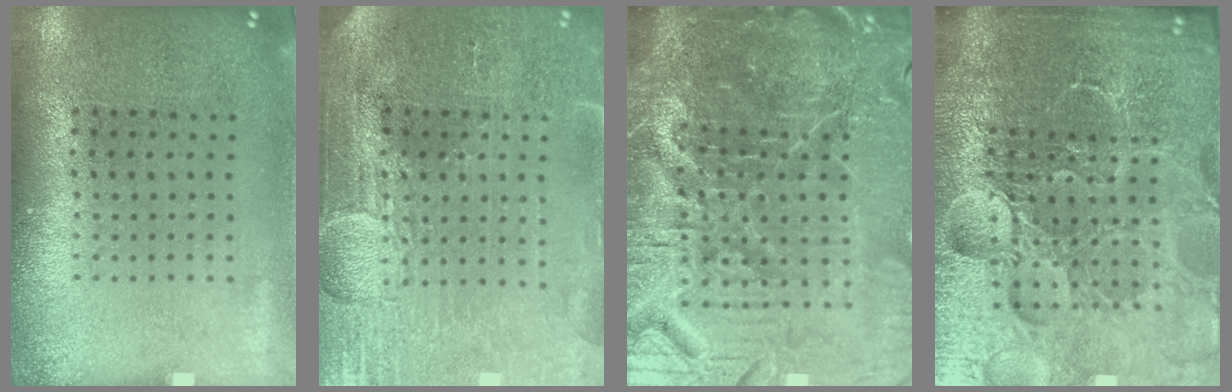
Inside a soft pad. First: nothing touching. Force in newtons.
{"total": 3.9, "press": 3.5, "slide": 1.7}
{"total": 7.3, "press": 6.5, "slide": 3.4}
{"total": 6.8, "press": 6.0, "slide": 3.2}